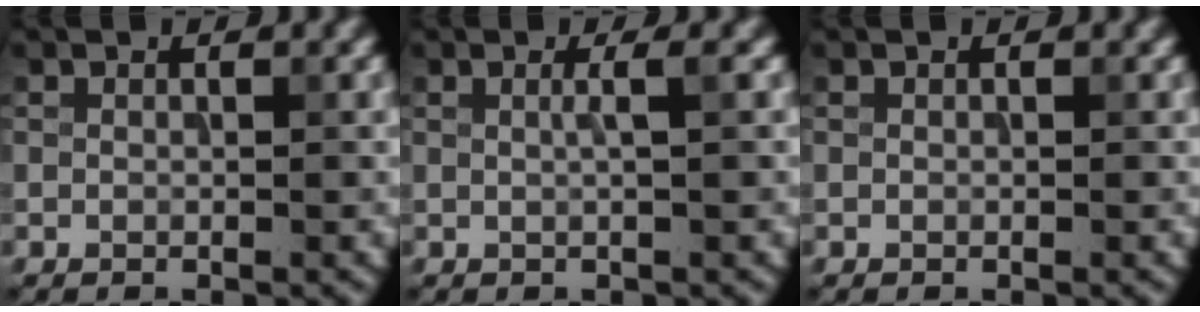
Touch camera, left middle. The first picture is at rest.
{"total": 1.2, "force": [0.1, 0.2, 1.2], "torque": [-0.017, 0.004, -0.002]}
{"total": 0.0}